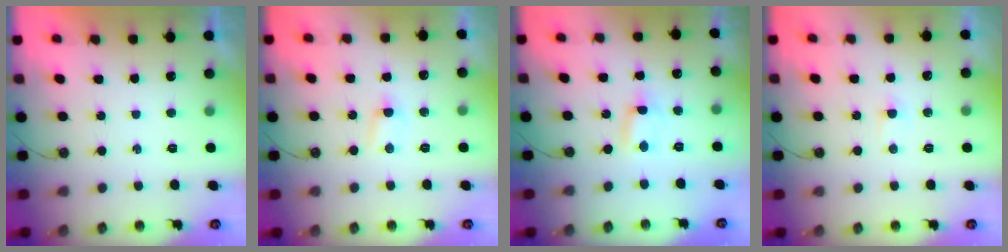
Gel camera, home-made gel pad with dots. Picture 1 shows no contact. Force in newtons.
{"total": 2.8, "press": 2.8, "slide": 0.4}
{"total": 0.6, "press": 0.3, "slide": 0.5}
{"total": 1.7, "press": 1.7, "slide": 0.3}